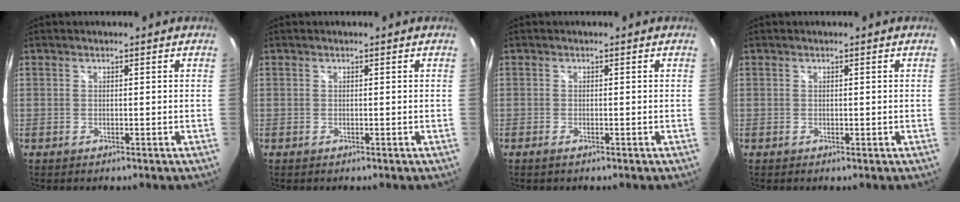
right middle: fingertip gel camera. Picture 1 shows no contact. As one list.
[{"total": 0.0}, {"total": 0.8, "force": [-0.6, 0.0, 0.5], "torque": [-0.010, -0.003, -0.012]}, {"total": 0.0}]